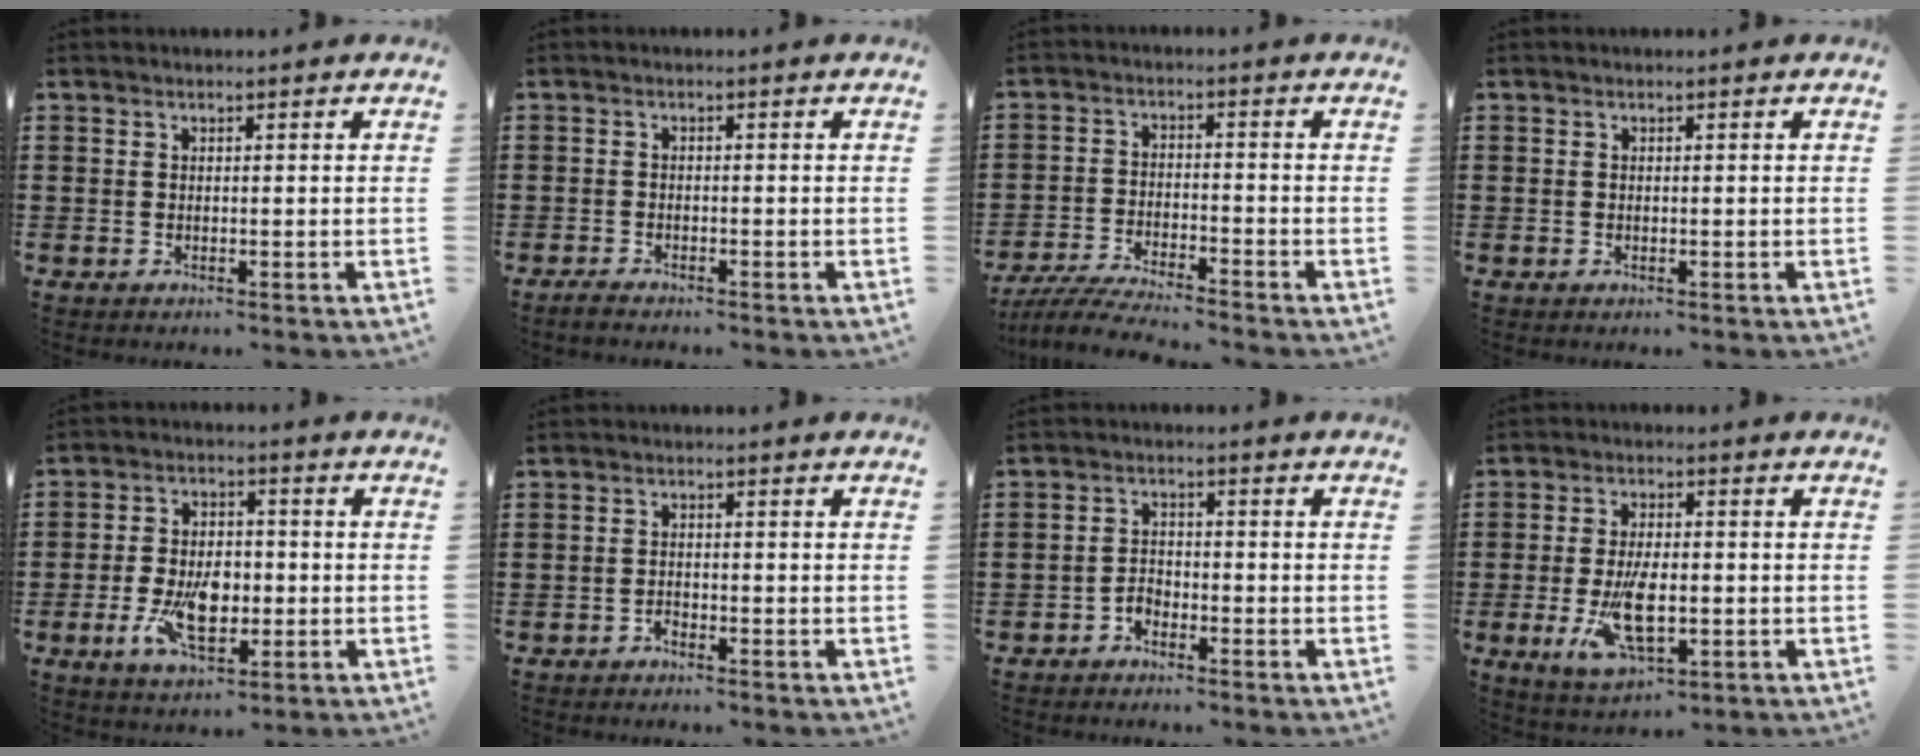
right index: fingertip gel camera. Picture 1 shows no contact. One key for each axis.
{"total": 1.3, "fx": -1.3, "fy": 0.0, "fz": 0.1, "tx": -0.005, "ty": -0.002, "tz": -0.026}
{"total": 5.0, "fx": -4.8, "fy": -0.2, "fz": 1.3, "tx": -0.035, "ty": -0.013, "tz": -0.097}
{"total": 0.0}
{"total": 8.7, "fx": -2.1, "fy": 4.8, "fz": 7.0, "tx": -0.145, "ty": -0.002, "tz": -0.040}
{"total": 1.1, "fx": -1.0, "fy": 0.3, "fz": 0.3, "tx": -0.009, "ty": -0.001, "tz": -0.021}
{"total": 2.0, "fx": -1.5, "fy": 1.1, "fz": 0.6, "tx": -0.018, "ty": 0.003, "tz": -0.033}
{"total": 8.8, "fx": -1.9, "fy": 3.8, "fz": 7.7, "tx": -0.160, "ty": -0.015, "tz": -0.035}